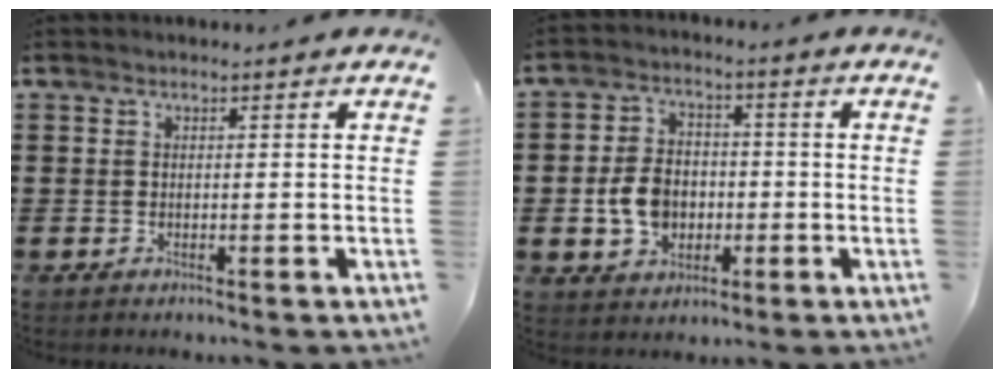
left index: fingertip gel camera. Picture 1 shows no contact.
{"total": 6.9, "force": [-1.4, 5.3, 4.2], "torque": [-0.095, 0.003, -0.031]}